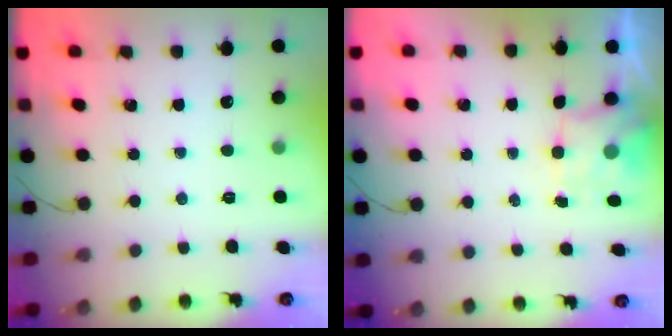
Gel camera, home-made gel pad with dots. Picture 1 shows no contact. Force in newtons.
{"total": 2.0, "press": 1.9, "slide": 0.5}